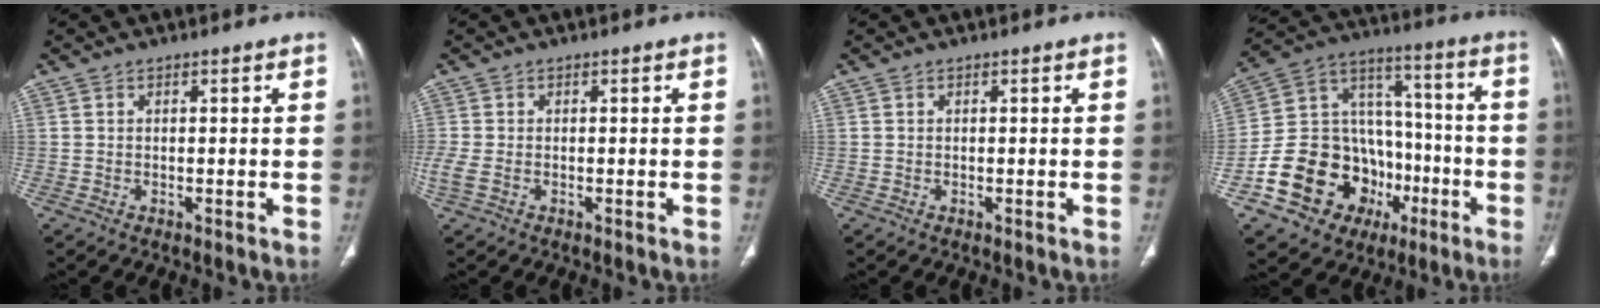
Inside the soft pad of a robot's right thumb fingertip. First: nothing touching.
{"total": 2.9, "force": [-0.8, 1.8, 2.2], "torque": [-0.077, 0.000, -0.014]}
{"total": 0.0}
{"total": 24.1, "force": [-8.8, 18.7, 12.4], "torque": [-0.180, 0.097, -0.130]}